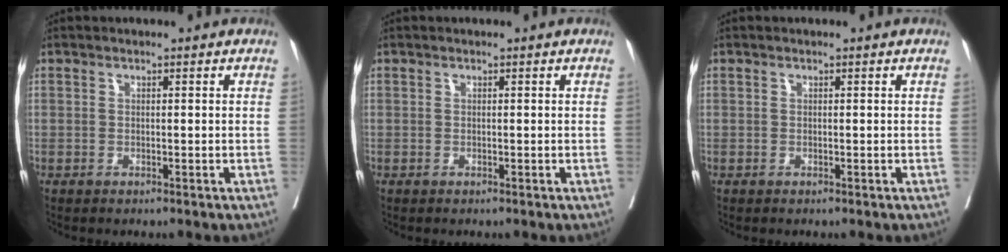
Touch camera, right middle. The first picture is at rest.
{"total": 0.0}
{"total": 0.0}